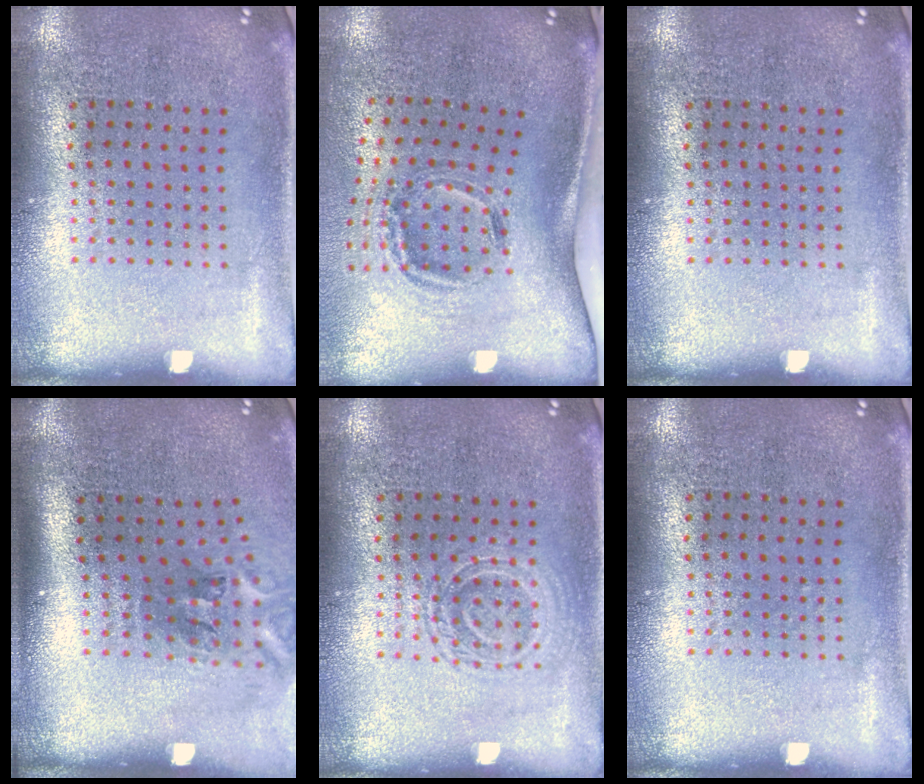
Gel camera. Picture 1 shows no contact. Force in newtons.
{"total": 1.7, "press": 1.2, "slide": 1.3}
{"total": 0.0}
{"total": 2.3, "press": 1.3, "slide": 1.8}
{"total": 2.3, "press": 2.2, "slide": 0.5}
{"total": 0.0}